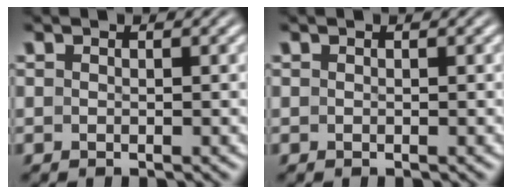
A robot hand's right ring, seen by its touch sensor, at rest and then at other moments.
{"total": 0.0}